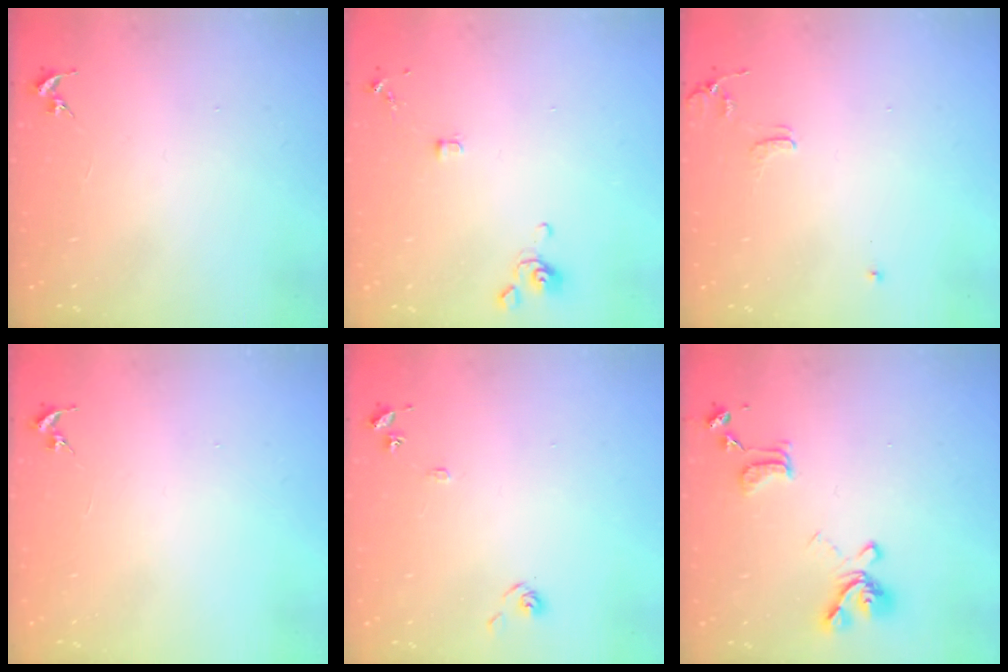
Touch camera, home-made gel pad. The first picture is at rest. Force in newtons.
{"total": 3.6, "press": 3.5, "slide": 0.7}
{"total": 6.4, "press": 6.3, "slide": 0.8}
{"total": 0.0}
{"total": 7.2, "press": 7.2, "slide": 0.7}
{"total": 15.5, "press": 15.4, "slide": 1.6}